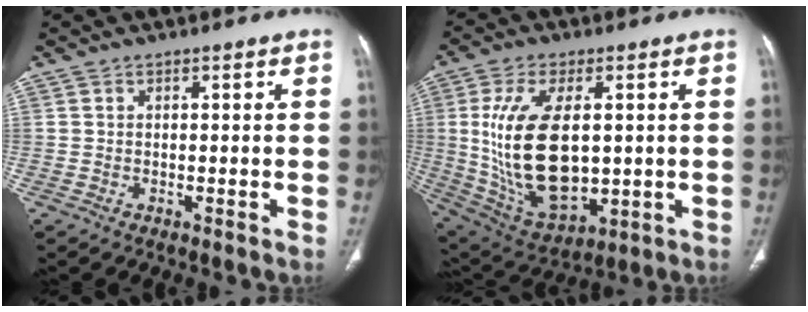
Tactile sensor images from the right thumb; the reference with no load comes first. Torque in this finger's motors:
{"motor_torque": [0.12, 3.27, 2.43, 0.29, 0.80]}